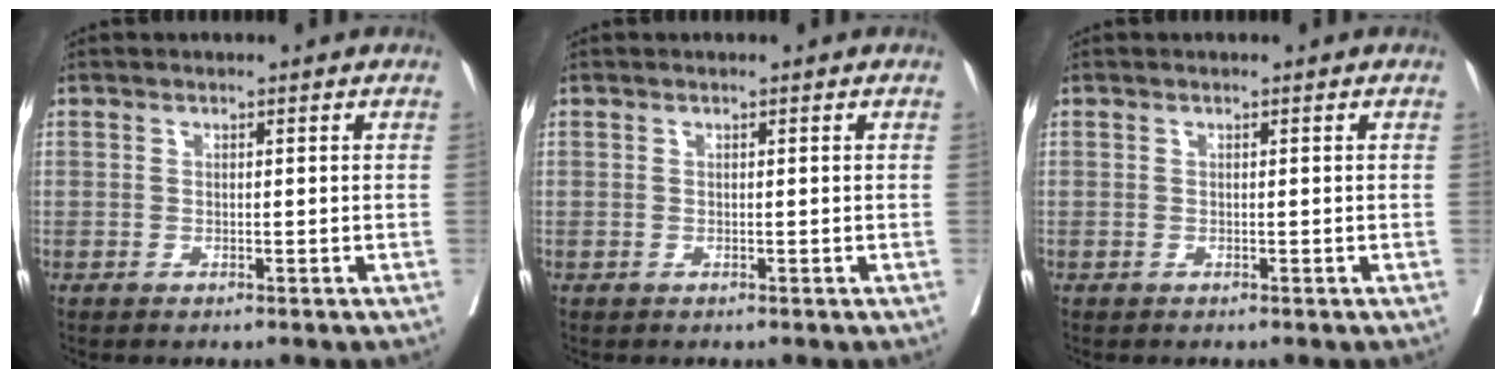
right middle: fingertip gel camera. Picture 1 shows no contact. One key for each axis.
{"total": 0.0}
{"total": 0.0}